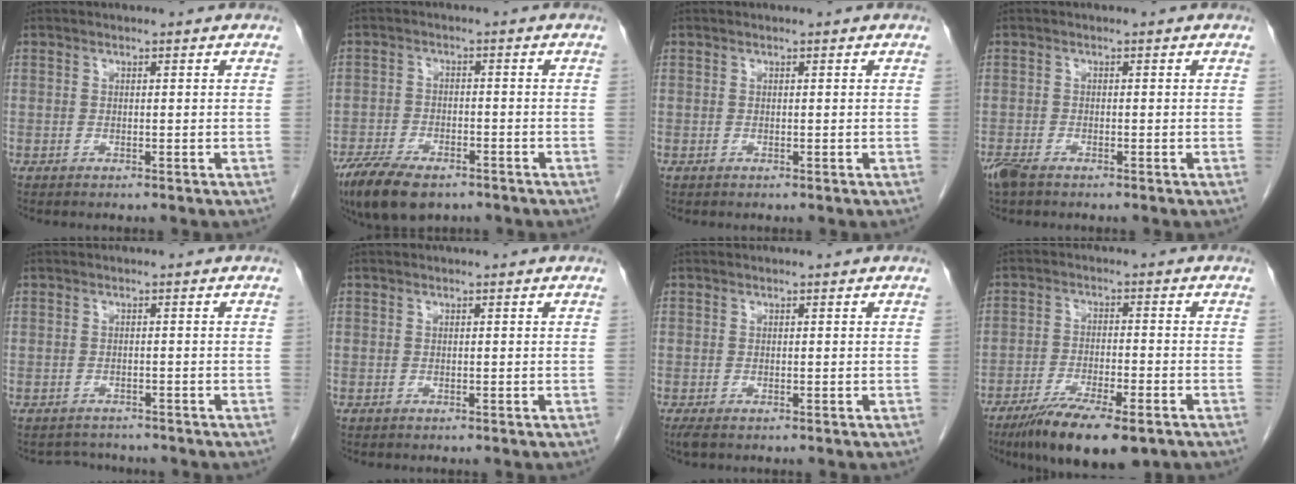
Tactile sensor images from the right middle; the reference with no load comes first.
{"total": 10.1, "force": [-7.3, 3.9, 5.7], "torque": [-0.101, -0.012, -0.121]}
{"total": 0.0}
{"total": 3.0, "force": [-2.4, 0.9, 1.7], "torque": [-0.040, -0.008, -0.044]}
{"total": 2.6, "force": [-2.4, 0.9, -0.4], "torque": [0.005, -0.003, -0.037]}
{"total": 0.0}
{"total": 1.7, "force": [-1.2, 0.6, 1.0], "torque": [-0.018, -0.006, -0.019]}
{"total": 12.1, "force": [-8.3, 2.7, 8.4], "torque": [-0.133, -0.023, -0.132]}